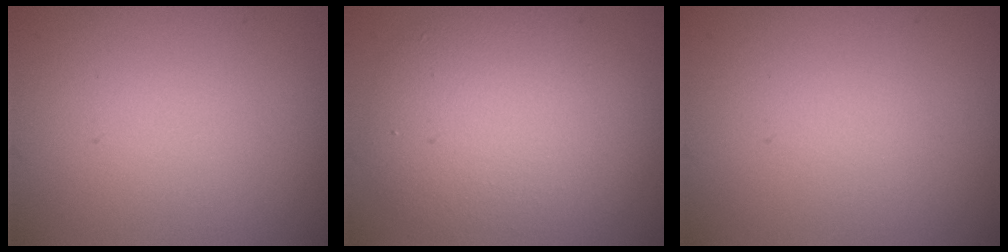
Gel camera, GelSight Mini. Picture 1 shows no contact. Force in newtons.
{"total": 7.1, "press": 7.1, "slide": 0.6}
{"total": 0.0}